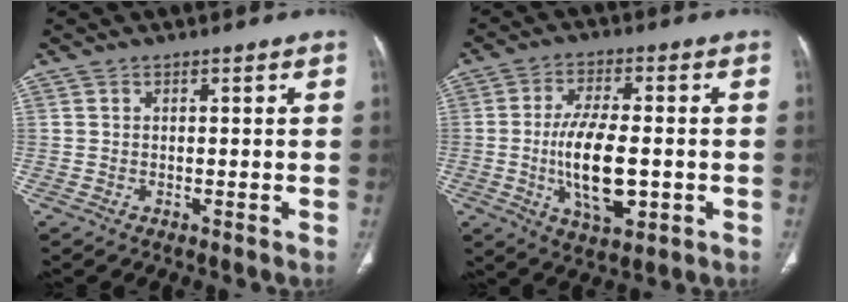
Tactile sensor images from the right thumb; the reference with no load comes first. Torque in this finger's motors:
{"motor_torque": [2.38, 2.63, 1.55, -0.74, 0.50]}